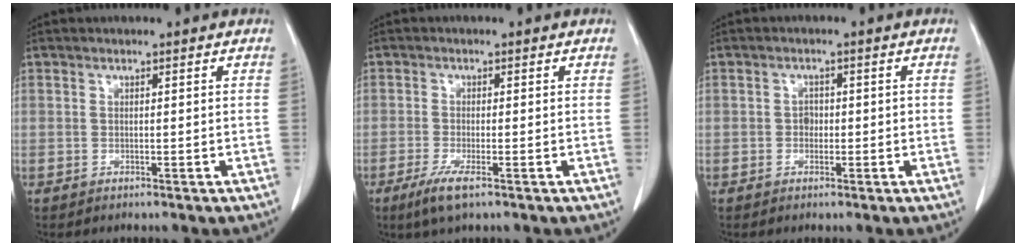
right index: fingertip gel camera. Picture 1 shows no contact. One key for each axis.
{"total": 4.2, "fx": -2.5, "fy": 0.5, "fz": 3.4, "tx": -0.072, "ty": -0.013, "tz": -0.046}
{"total": 1.5, "fx": -0.3, "fy": 1.3, "fz": 0.8, "tx": -0.009, "ty": 0.006, "tz": -0.005}